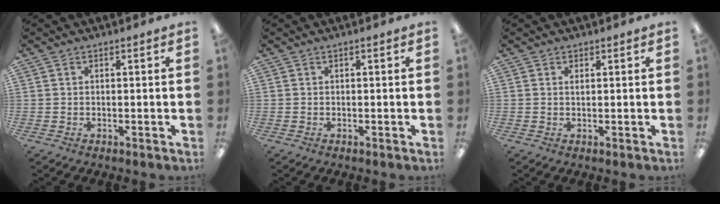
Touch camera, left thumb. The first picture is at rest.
{"total": 0.0}
{"total": 0.8, "force": [0.6, 0.4, 0.4], "torque": [-0.008, 0.000, 0.011]}